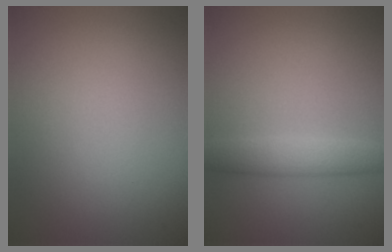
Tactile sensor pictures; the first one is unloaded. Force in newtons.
{"total": 3.0, "press": 3.0, "slide": 0.0}